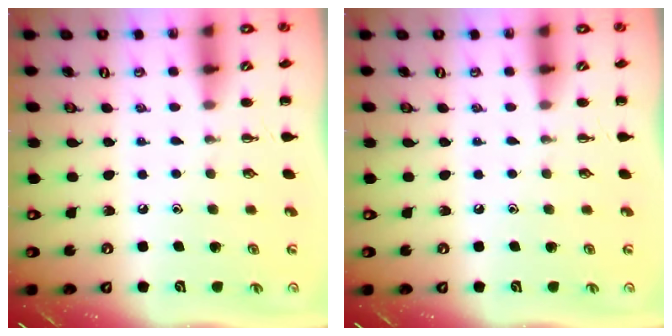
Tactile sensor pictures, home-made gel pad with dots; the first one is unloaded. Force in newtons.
{"total": 0.0}